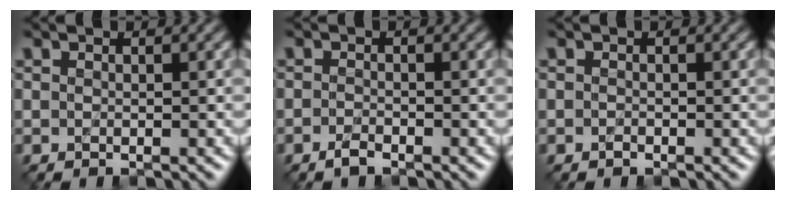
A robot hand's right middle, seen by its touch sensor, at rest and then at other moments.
{"total": 0.9, "force": [-0.8, -0.3, -0.3], "torque": [-0.012, 0.006, -0.017]}
{"total": 0.9, "force": [-0.3, -0.5, -0.7], "torque": [-0.004, 0.004, -0.002]}